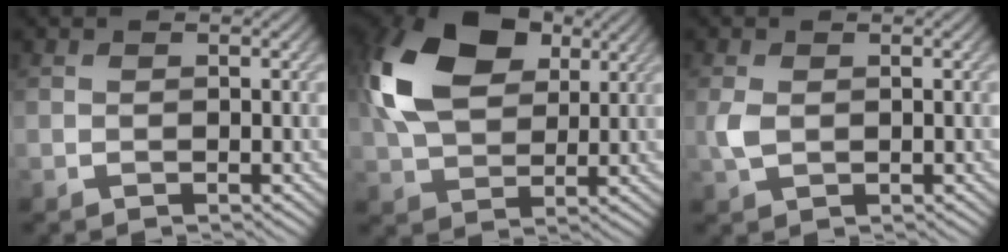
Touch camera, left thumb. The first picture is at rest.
{"total": 14.0, "force": [4.6, 9.1, 9.6], "torque": [-0.227, 0.020, 0.086]}
{"total": 2.2, "force": [0.1, 1.3, 1.7], "torque": [-0.051, -0.002, 0.002]}